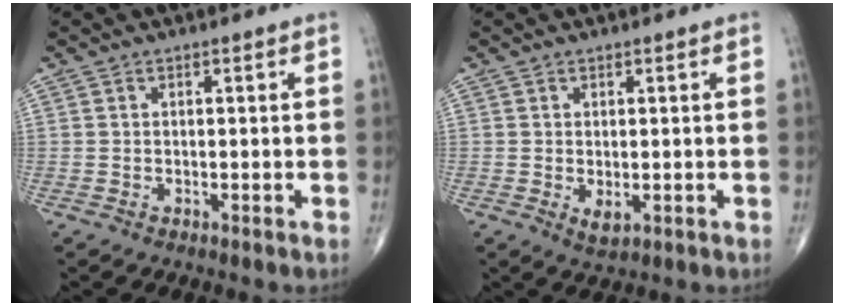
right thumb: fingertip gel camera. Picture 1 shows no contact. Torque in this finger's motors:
{"motor_torque": [-0.26, 0.15, 0.15, 0.22, 0.01]}